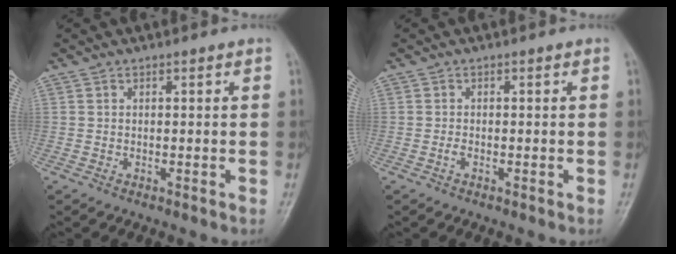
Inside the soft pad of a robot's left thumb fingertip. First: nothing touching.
{"total": 0.8, "force": [-0.3, 0.4, 0.6], "torque": [-0.011, -0.001, -0.009]}